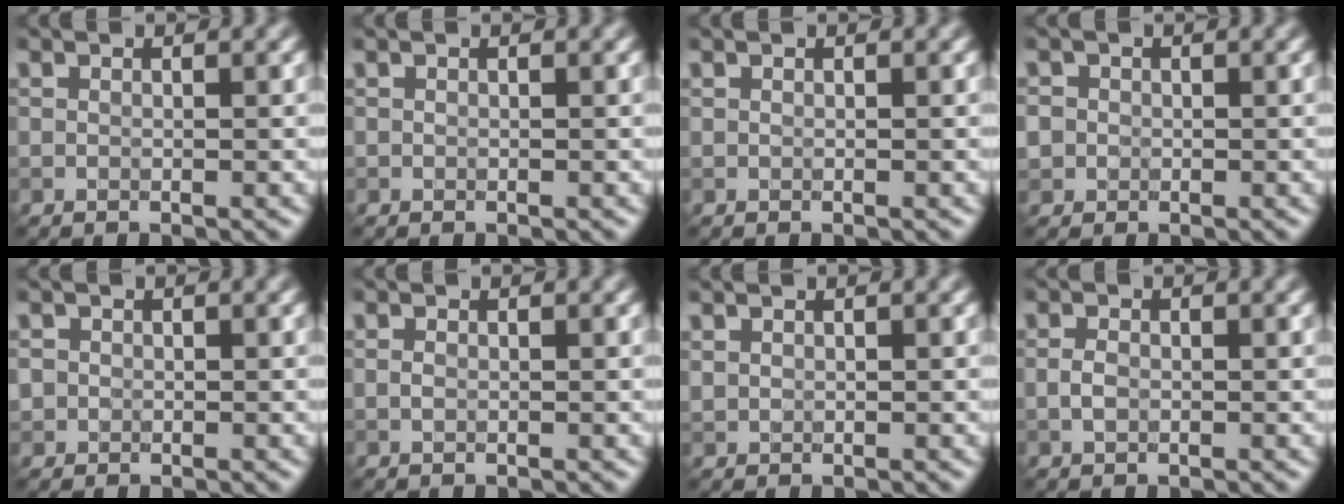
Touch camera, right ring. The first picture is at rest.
{"total": 0.0}
{"total": 0.0}
{"total": 2.3, "force": [-0.1, 2.3, 0.6], "torque": [-0.003, 0.007, -0.009]}
{"total": 1.3, "force": [-0.1, 1.2, 0.3], "torque": [0.003, -0.005, -0.001]}
{"total": 0.5, "force": [-0.1, 0.4, 0.4], "torque": [-0.008, -0.001, -0.001]}
{"total": 0.7, "force": [0.5, 0.5, 0.2], "torque": [-0.007, 0.000, 0.014]}
{"total": 1.1, "force": [-0.3, 0.7, 0.8], "torque": [-0.017, 0.000, -0.007]}